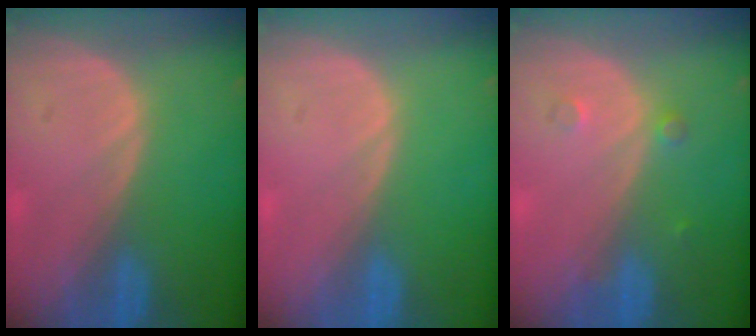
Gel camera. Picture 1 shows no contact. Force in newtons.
{"total": 0.0}
{"total": 1.5, "press": 1.5, "slide": 0.1}